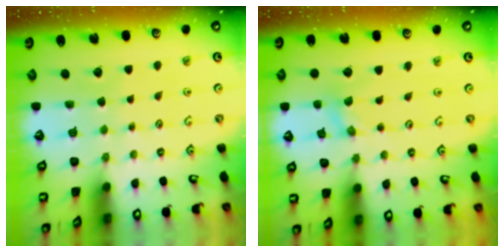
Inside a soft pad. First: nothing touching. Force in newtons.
{"total": 0.0}